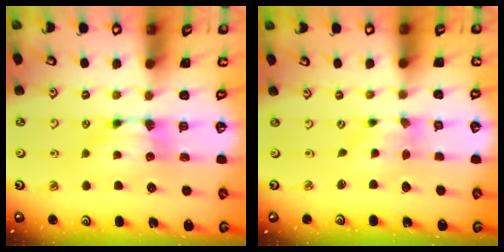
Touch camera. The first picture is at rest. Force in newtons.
{"total": 1.9, "press": 1.4, "slide": 1.3}